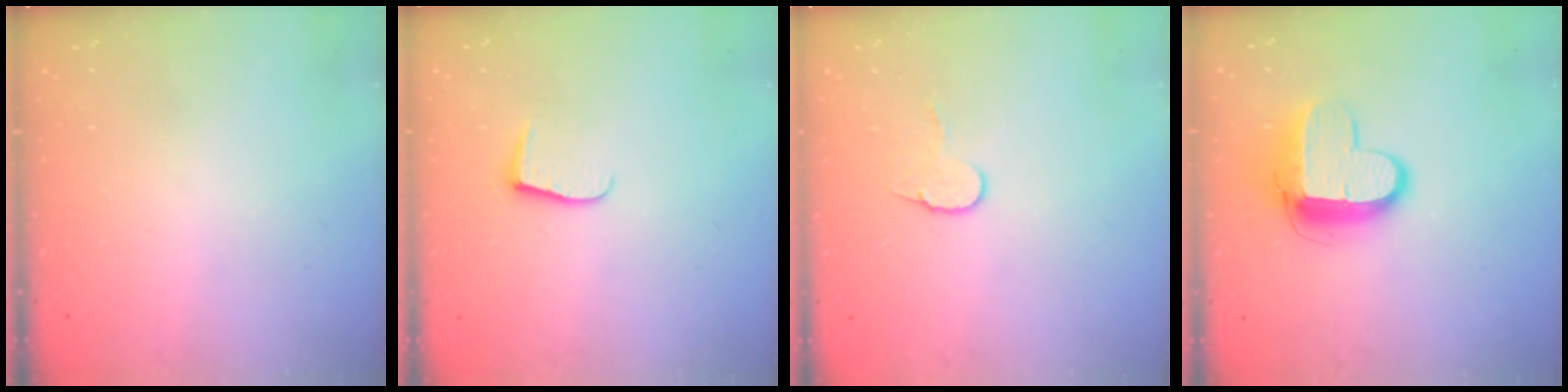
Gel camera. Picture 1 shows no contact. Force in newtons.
{"total": 5.5, "press": 5.5, "slide": 0.5}
{"total": 7.3, "press": 7.3, "slide": 0.4}
{"total": 11.4, "press": 11.3, "slide": 0.9}